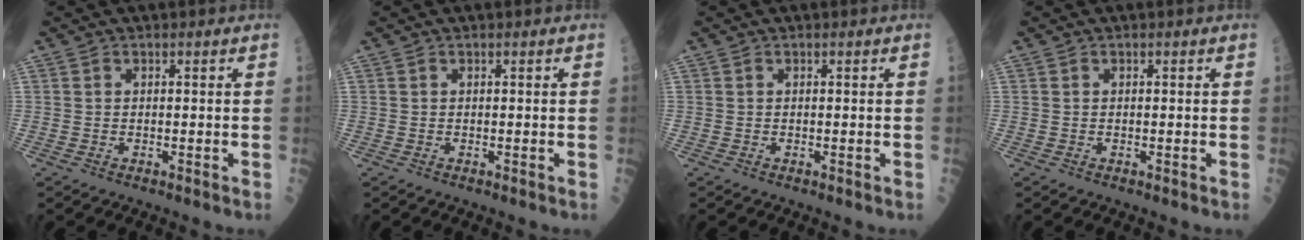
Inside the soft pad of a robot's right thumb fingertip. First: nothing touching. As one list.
[{"total": 0.0}, {"total": 0.0}, {"total": 0.0}]